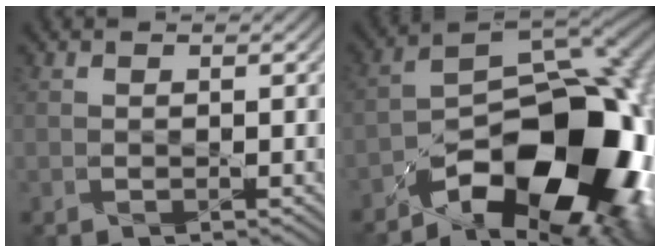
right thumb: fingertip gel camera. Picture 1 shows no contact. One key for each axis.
{"total": 18.2, "fx": -9.0, "fy": 9.3, "fz": 12.8, "tx": -0.177, "ty": -0.026, "tz": -0.143}